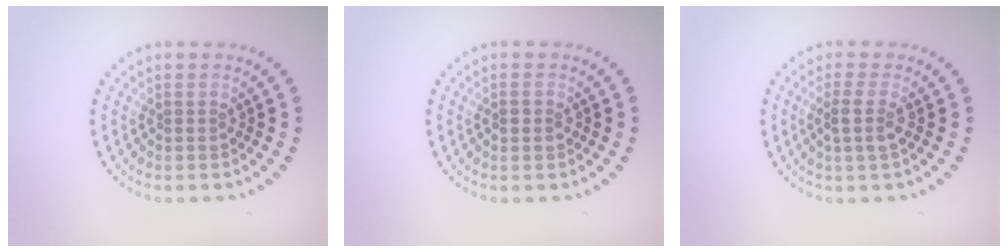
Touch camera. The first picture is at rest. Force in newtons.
{"total": 1.5, "press": 1.5, "slide": 0.2}
{"total": 2.1, "press": 1.6, "slide": 1.3}